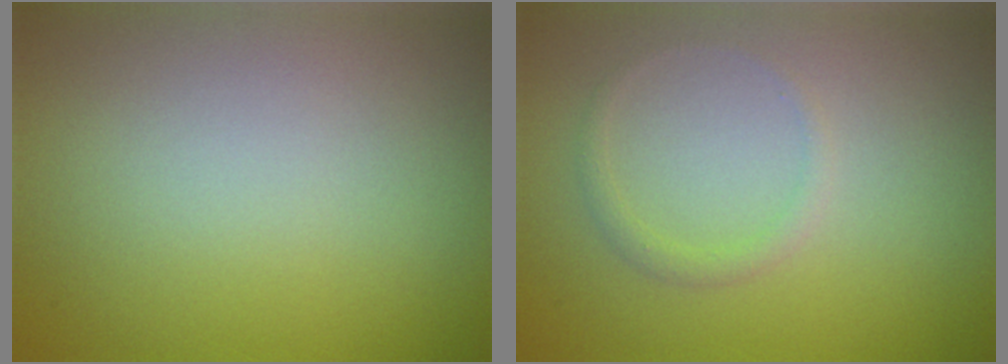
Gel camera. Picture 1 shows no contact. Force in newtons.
{"total": 1.0, "press": 1.0, "slide": 0.0}